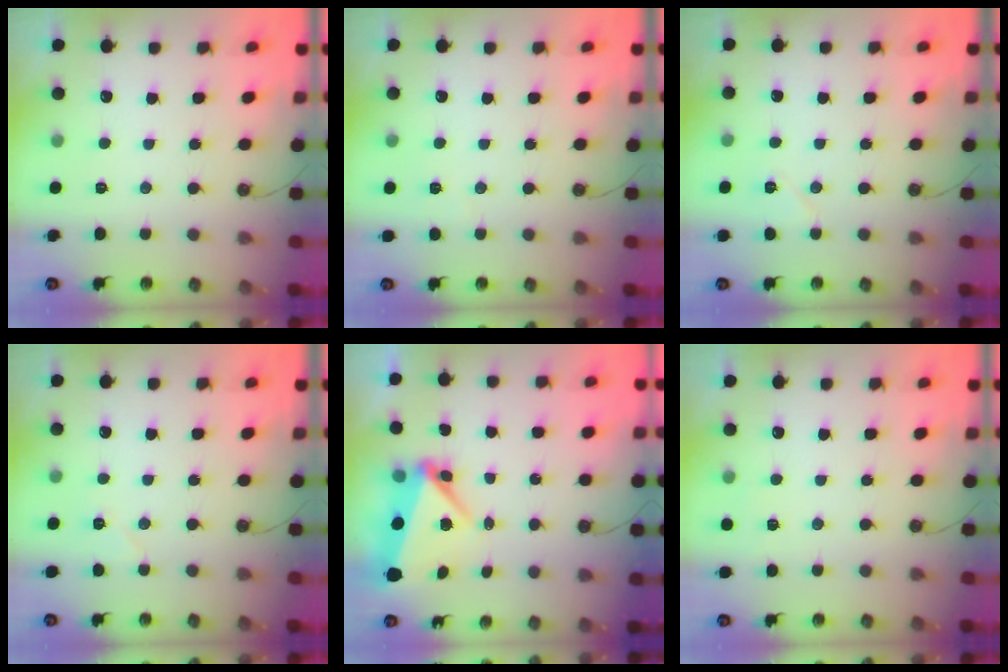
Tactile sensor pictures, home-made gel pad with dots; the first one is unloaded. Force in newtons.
{"total": 2.3, "press": 2.2, "slide": 0.5}
{"total": 6.7, "press": 5.9, "slide": 3.3}
{"total": 5.3, "press": 5.1, "slide": 1.5}
{"total": 6.3, "press": 5.9, "slide": 2.2}
{"total": 2.9, "press": 2.9, "slide": 0.2}